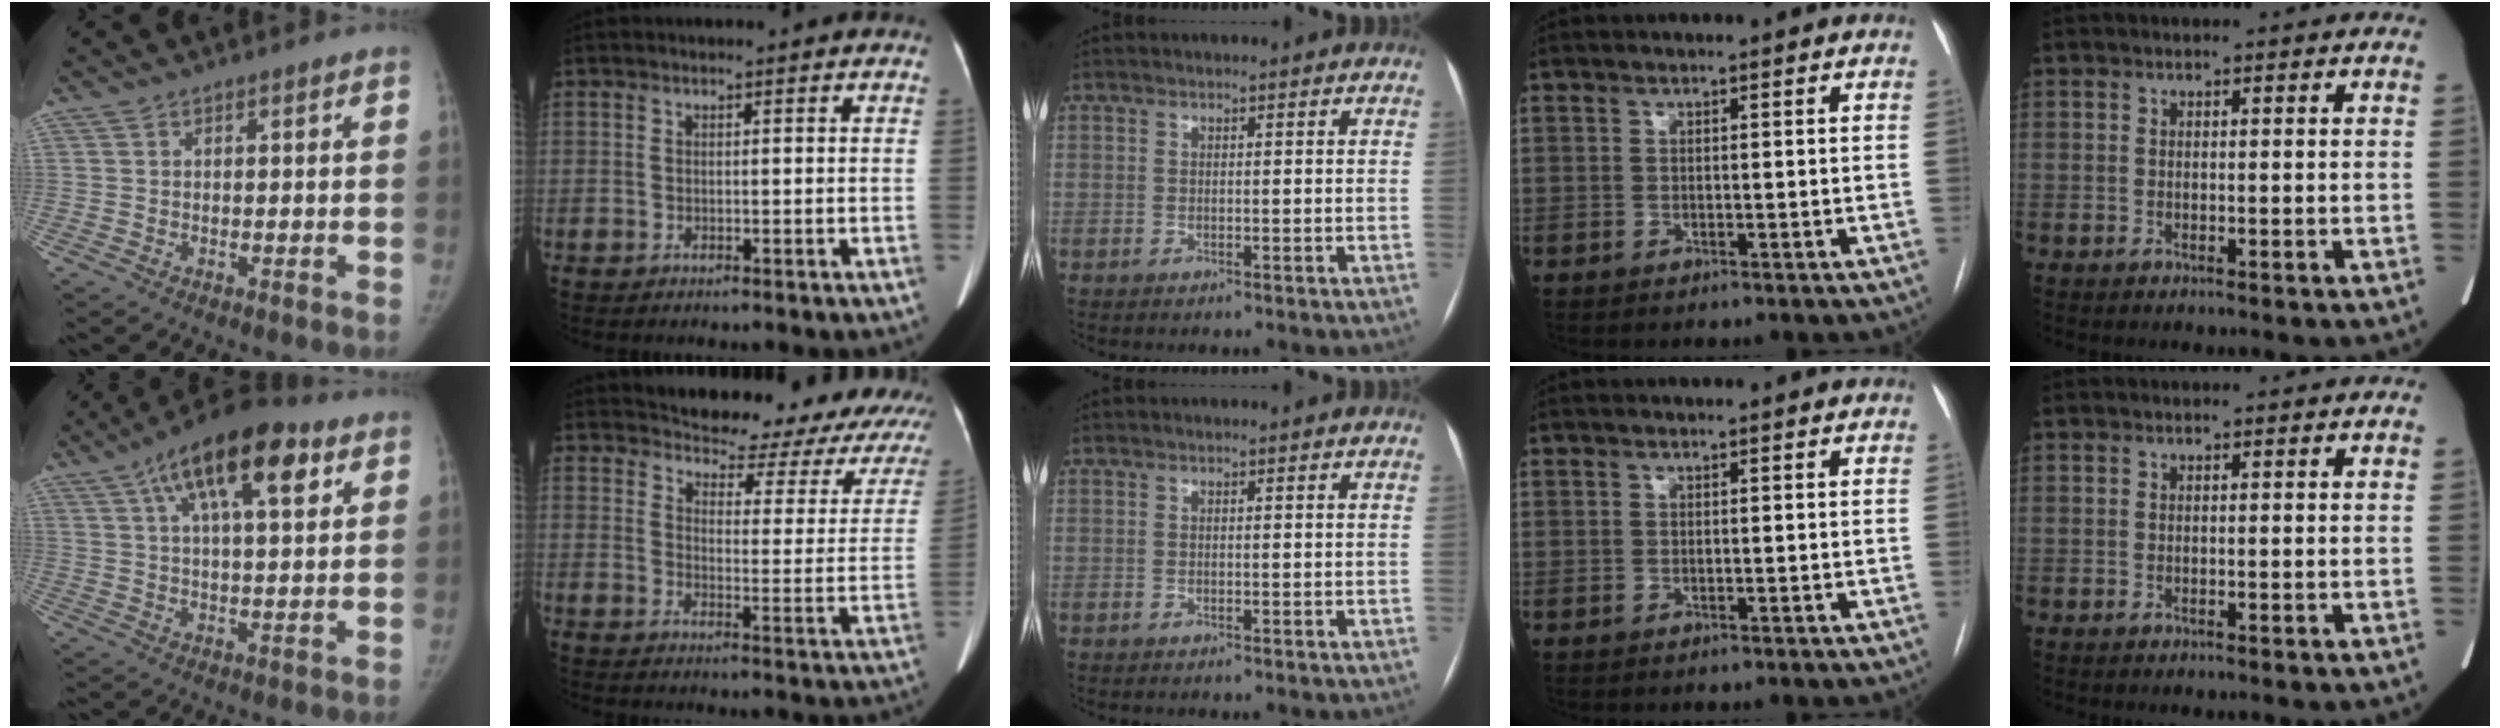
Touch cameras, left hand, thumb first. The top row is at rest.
{"thumb": {"total": 16.9, "force": [7.9, 6.4, 13.6], "torque": [-0.204, -0.005, 0.122]}, "index": {"total": 18.5, "force": [16.2, 5.6, 7.0], "torque": [-0.057, -0.040, 0.165]}}